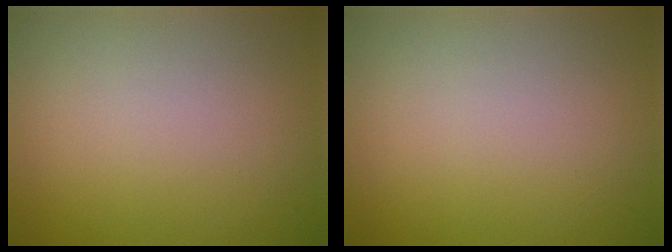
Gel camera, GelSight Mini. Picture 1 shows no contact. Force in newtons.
{"total": 0.0}